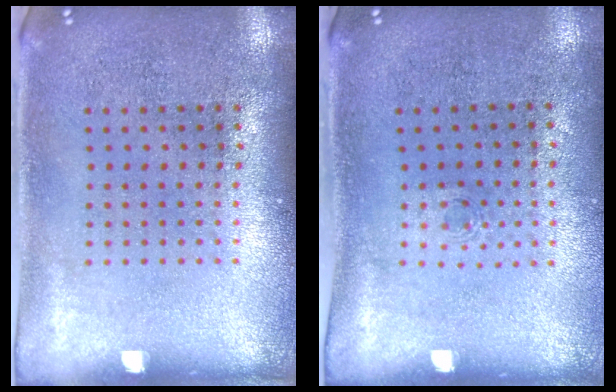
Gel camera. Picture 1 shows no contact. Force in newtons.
{"total": 0.5, "press": 0.3, "slide": 0.4}